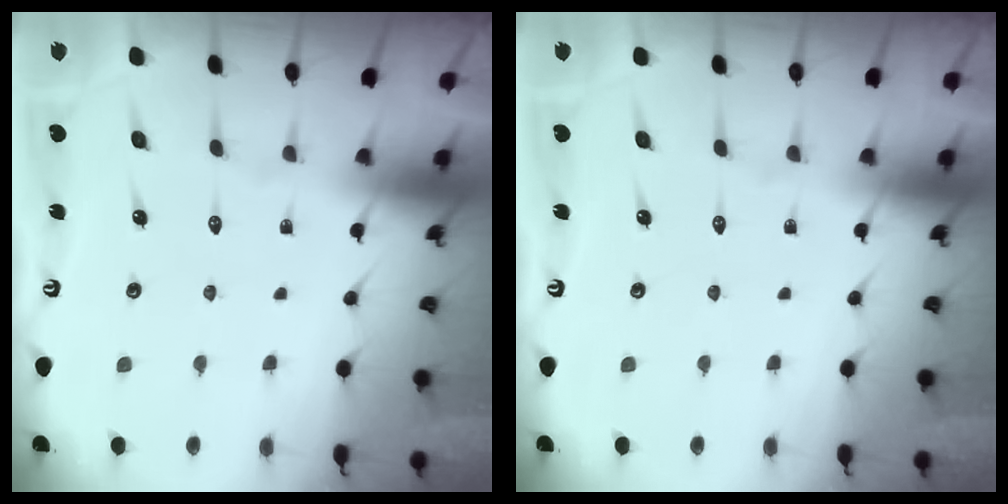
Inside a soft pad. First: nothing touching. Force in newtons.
{"total": 0.0}